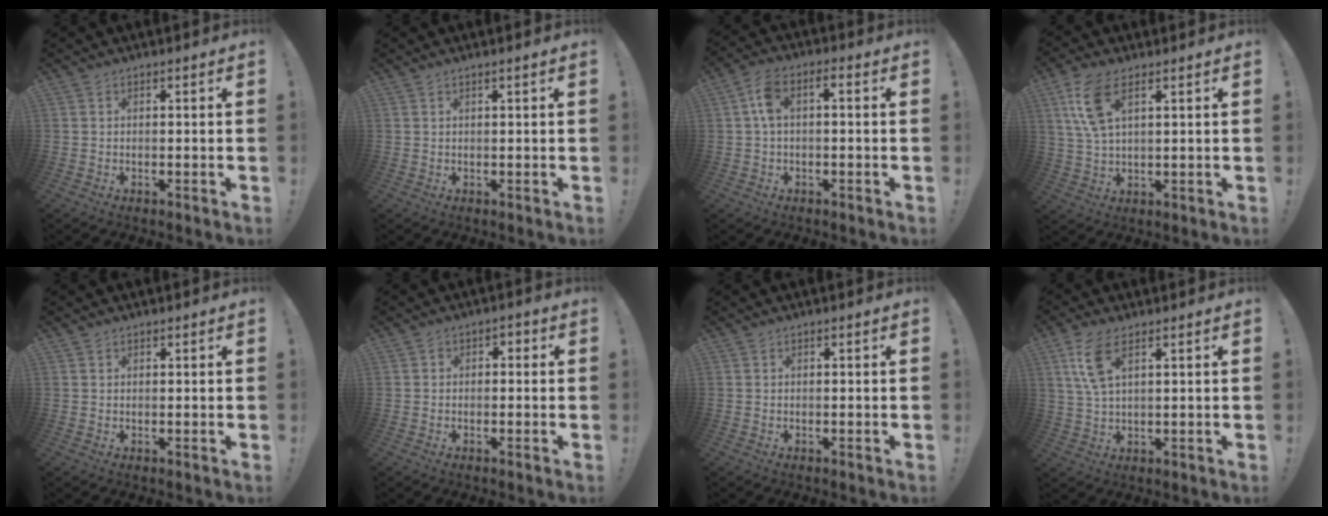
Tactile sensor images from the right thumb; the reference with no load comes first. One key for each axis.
{"total": 1.2, "fx": 0.7, "fy": -0.2, "fz": 0.9, "tx": -0.010, "ty": -0.003, "tz": 0.009}
{"total": 6.3, "fx": -0.2, "fy": 3.3, "fz": 5.4, "tx": -0.112, "ty": 0.006, "tz": -0.002}
{"total": 9.5, "fx": 4.2, "fy": 4.0, "fz": 7.5, "tx": -0.157, "ty": -0.003, "tz": 0.079}
{"total": 0.6, "fx": 0.6, "fy": 0.3, "fz": -0.1, "tx": 0.006, "ty": -0.003, "tz": 0.011}
{"total": 2.3, "fx": -1.5, "fy": 1.5, "fz": 1.0, "tx": -0.011, "ty": 0.010, "tz": -0.030}
{"total": 0.0}
{"total": 8.0, "fx": 3.6, "fy": 3.1, "fz": 6.5, "tx": -0.130, "ty": -0.001, "tz": 0.068}